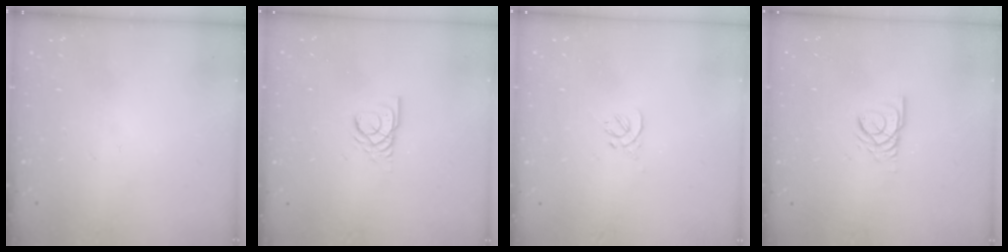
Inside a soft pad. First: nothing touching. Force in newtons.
{"total": 3.1, "press": 3.1, "slide": 0.1}
{"total": 0.0}
{"total": 3.0, "press": 2.9, "slide": 0.3}